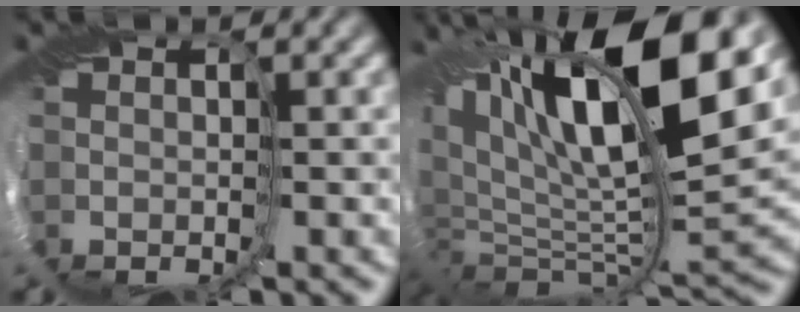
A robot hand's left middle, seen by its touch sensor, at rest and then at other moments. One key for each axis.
{"total": 13.7, "fx": 5.9, "fy": 4.5, "fz": 11.5, "tx": -0.222, "ty": 0.027, "tz": 0.103}